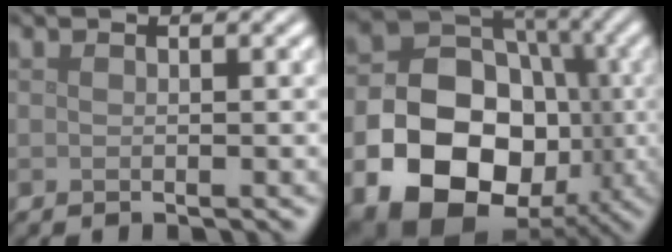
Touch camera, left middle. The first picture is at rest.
{"total": 18.5, "force": [-5.3, 15.0, 9.5], "torque": [-0.149, -0.048, -0.110]}